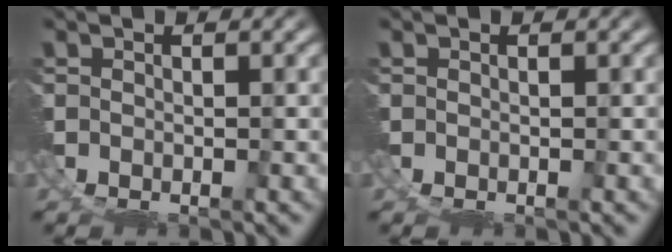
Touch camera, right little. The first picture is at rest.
{"total": 0.0}